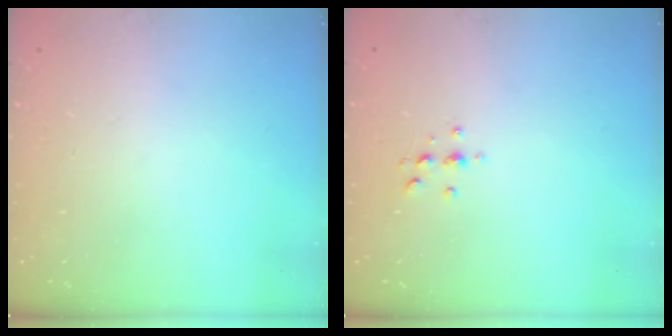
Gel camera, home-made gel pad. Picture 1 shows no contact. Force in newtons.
{"total": 3.5, "press": 3.4, "slide": 0.3}